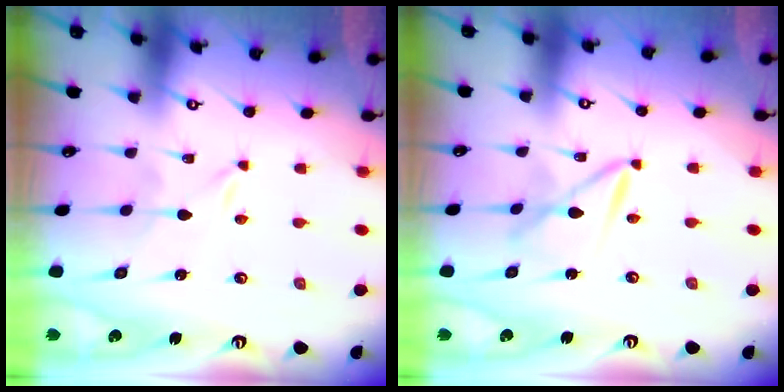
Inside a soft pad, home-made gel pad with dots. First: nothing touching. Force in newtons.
{"total": 6.0, "press": 6.0, "slide": 0.3}